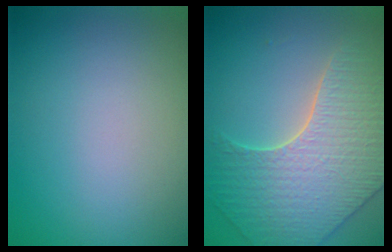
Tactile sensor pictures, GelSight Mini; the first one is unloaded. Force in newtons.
{"total": 6.4, "press": 5.7, "slide": 3.1}